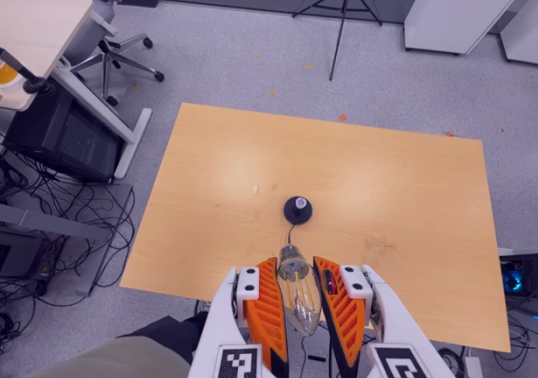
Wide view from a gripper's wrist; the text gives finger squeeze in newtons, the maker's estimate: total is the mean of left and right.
{"total": 20.5, "left": 22.0, "right": 18.9}